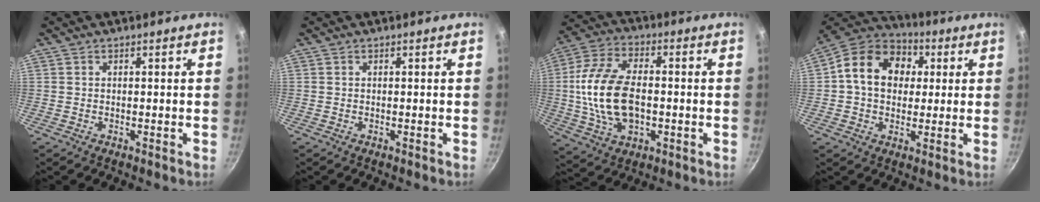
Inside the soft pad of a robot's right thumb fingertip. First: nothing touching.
{"total": 0.0}
{"total": 16.6, "force": [-0.8, 9.9, 13.4], "torque": [-0.251, 0.019, -0.019]}
{"total": 15.0, "force": [2.8, 11.8, 8.9], "torque": [-0.124, 0.024, 0.028]}